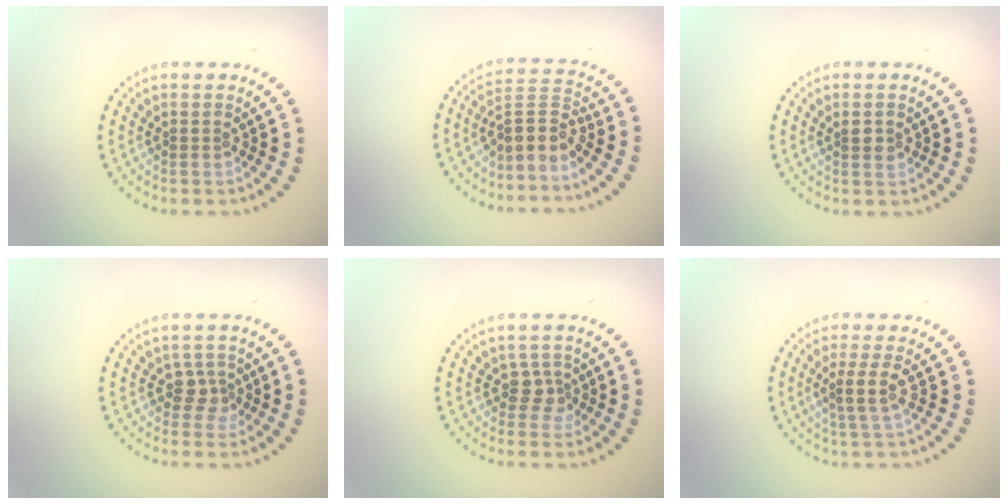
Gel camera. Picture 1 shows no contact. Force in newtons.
{"total": 3.0, "press": 2.2, "slide": 2.0}
{"total": 1.4, "press": 1.3, "slide": 0.4}
{"total": 1.9, "press": 1.4, "slide": 1.2}
{"total": 1.7, "press": 1.4, "slide": 1.0}
{"total": 2.2, "press": 1.7, "slide": 1.4}